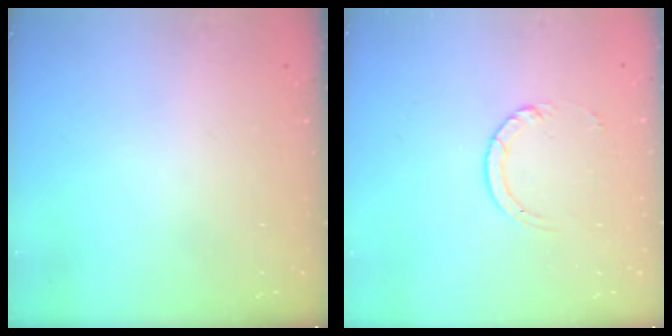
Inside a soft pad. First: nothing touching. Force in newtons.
{"total": 3.0, "press": 2.9, "slide": 0.4}